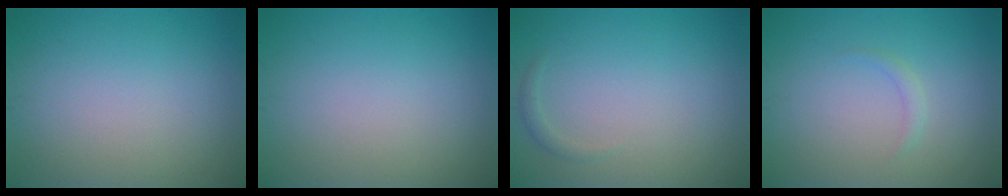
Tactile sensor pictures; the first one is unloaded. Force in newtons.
{"total": 0.0}
{"total": 0.7, "press": 0.7, "slide": 0.1}
{"total": 0.8, "press": 0.8, "slide": 0.0}